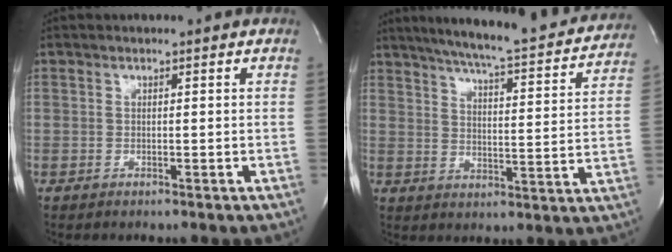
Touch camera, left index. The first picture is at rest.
{"total": 22.9, "force": [20.6, 2.4, 9.8], "torque": [-0.153, -0.035, 0.259]}